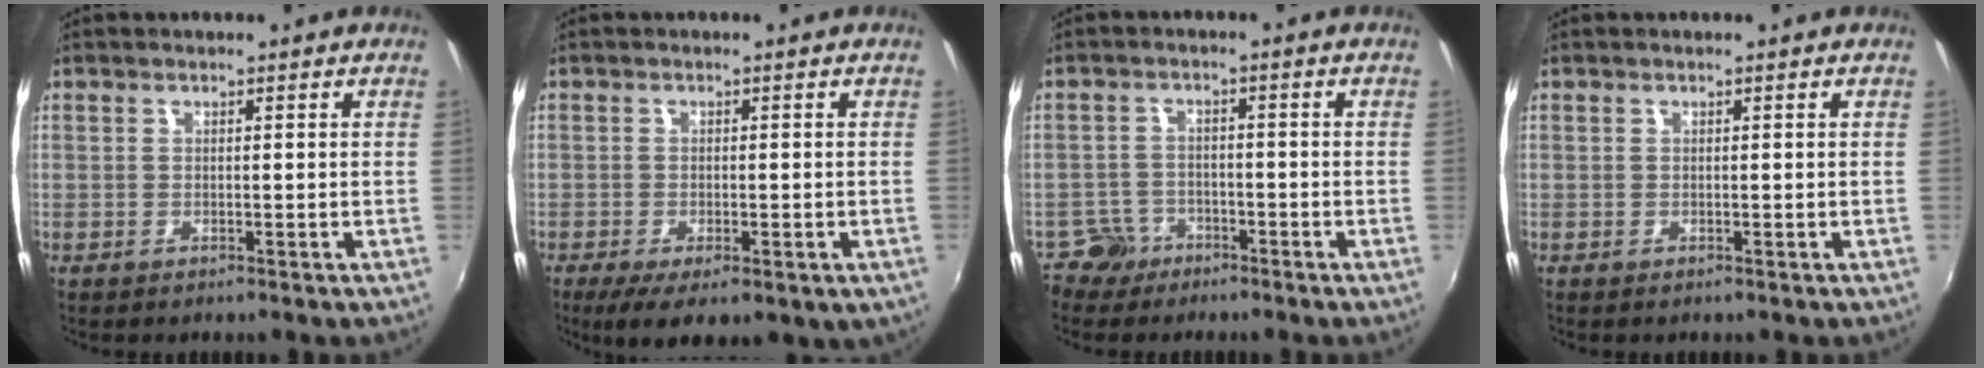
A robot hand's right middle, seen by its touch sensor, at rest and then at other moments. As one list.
[{"total": 8.5, "force": [-4.0, 3.5, 6.7], "torque": [-0.122, -0.036, -0.055]}, {"total": 4.4, "force": [-3.1, 3.1, -0.2], "torque": [-0.005, 0.014, -0.059]}, {"total": 0.0}]